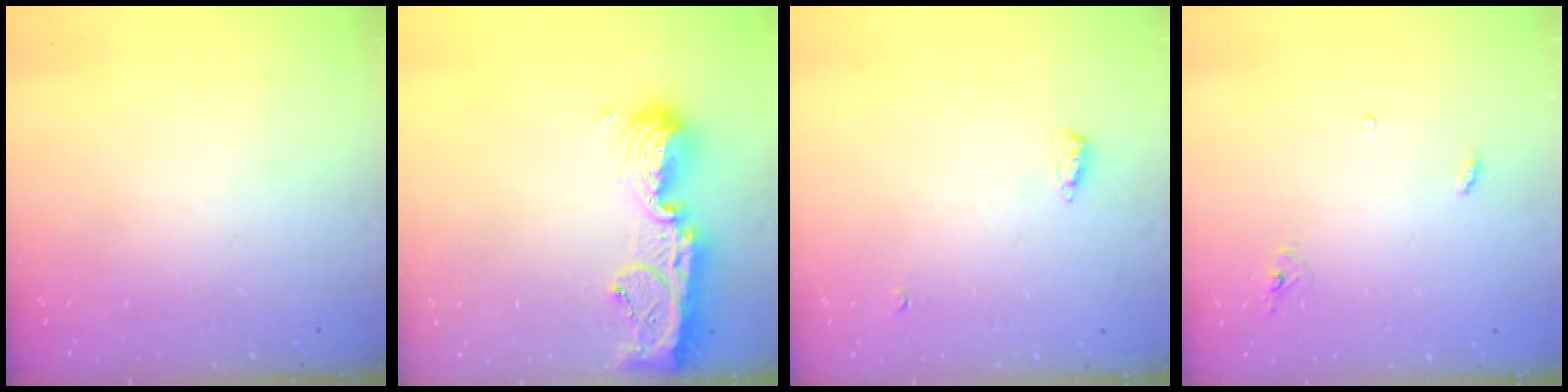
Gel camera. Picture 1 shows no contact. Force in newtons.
{"total": 14.6, "press": 14.5, "slide": 1.4}
{"total": 8.9, "press": 6.0, "slide": 6.5}
{"total": 2.9, "press": 2.9, "slide": 0.2}